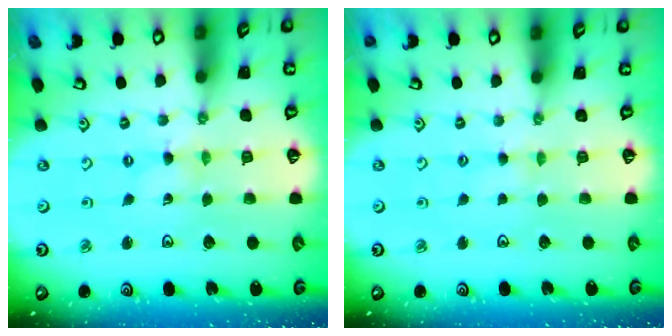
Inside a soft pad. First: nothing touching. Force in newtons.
{"total": 2.1, "press": 2.0, "slide": 0.3}